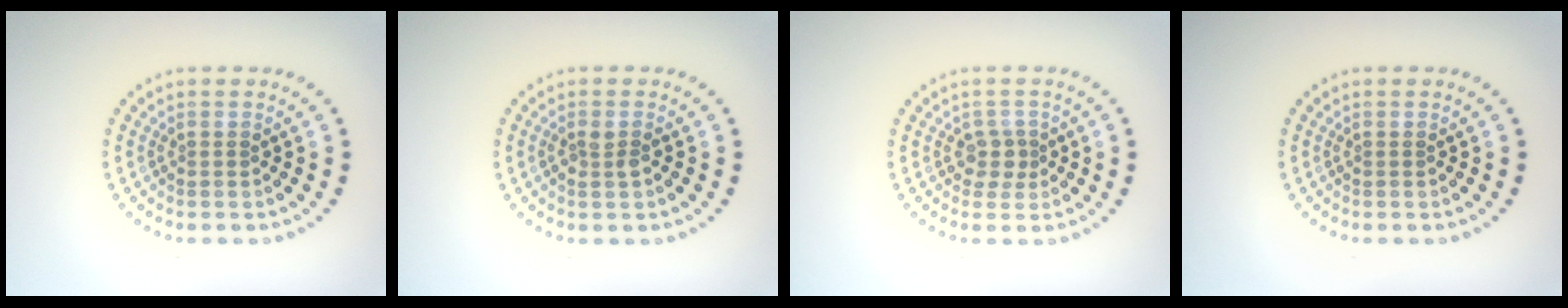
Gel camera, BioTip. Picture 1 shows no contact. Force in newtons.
{"total": 1.0, "press": 1.0, "slide": 0.3}
{"total": 1.7, "press": 1.4, "slide": 1.0}
{"total": 0.0}